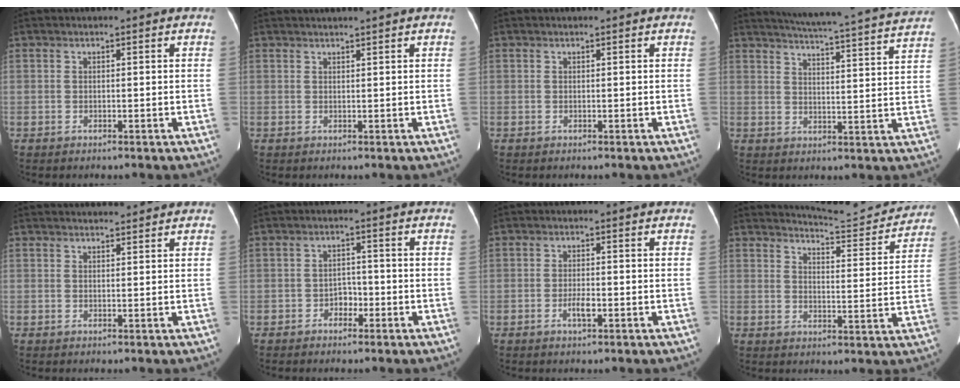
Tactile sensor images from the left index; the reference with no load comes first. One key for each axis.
{"total": 2.3, "fx": 1.9, "fy": -0.6, "fz": 1.0, "tx": -0.009, "ty": 0.017, "tz": 0.036}
{"total": 0.0}
{"total": 22.9, "fx": 21.4, "fy": -0.2, "fz": 8.2, "tx": -0.129, "ty": -0.038, "tz": 0.260}
{"total": 3.4, "fx": 3.3, "fy": 0.2, "fz": 0.7, "tx": -0.014, "ty": 0.018, "tz": 0.046}
{"total": 2.3, "fx": -1.4, "fy": 1.5, "fz": 1.2, "tx": -0.015, "ty": 0.006, "tz": -0.024}
{"total": 2.2, "fx": -1.0, "fy": 0.5, "fz": 1.9, "tx": -0.037, "ty": -0.001, "tz": -0.016}
{"total": 11.2, "fx": 11.2, "fy": 0.5, "fz": 1.0, "tx": -0.016, "ty": -0.027, "tz": 0.138}